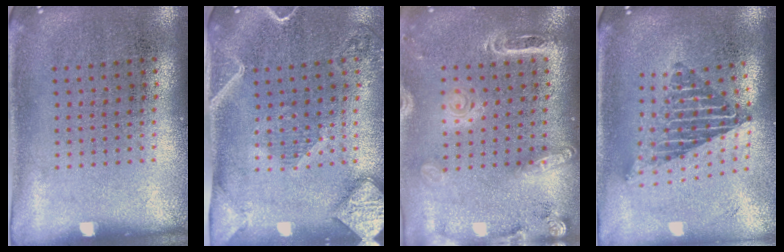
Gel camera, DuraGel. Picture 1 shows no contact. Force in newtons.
{"total": 2.6, "press": 2.1, "slide": 1.5}
{"total": 2.0, "press": 1.8, "slide": 0.8}
{"total": 2.1, "press": 1.5, "slide": 1.4}